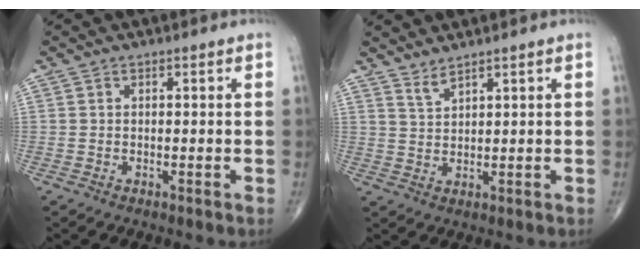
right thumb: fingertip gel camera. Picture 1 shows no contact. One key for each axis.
{"total": 2.5, "fx": 2.3, "fy": 0.2, "fz": 1.0, "tx": -0.019, "ty": -0.020, "tz": 0.048}